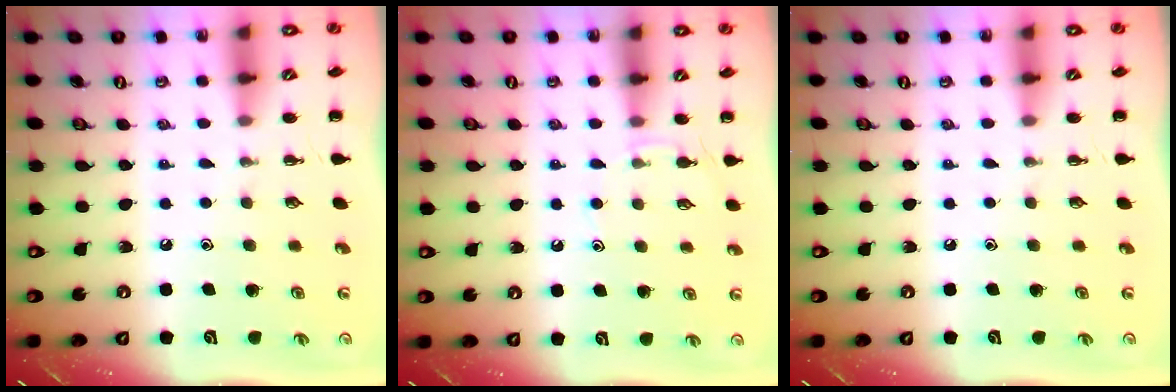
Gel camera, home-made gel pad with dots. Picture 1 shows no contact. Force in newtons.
{"total": 4.1, "press": 4.0, "slide": 1.2}
{"total": 0.0}